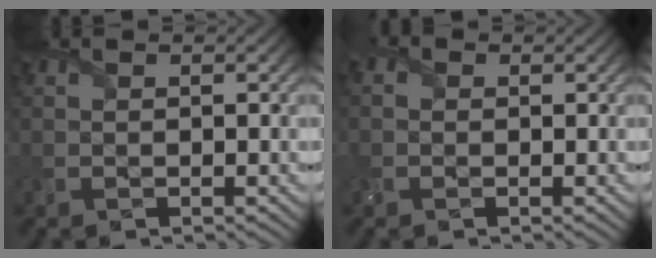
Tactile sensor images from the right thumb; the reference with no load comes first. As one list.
[{"total": 1.6, "force": [-0.3, 1.4, 0.5], "torque": [-0.014, -0.002, -0.010]}]